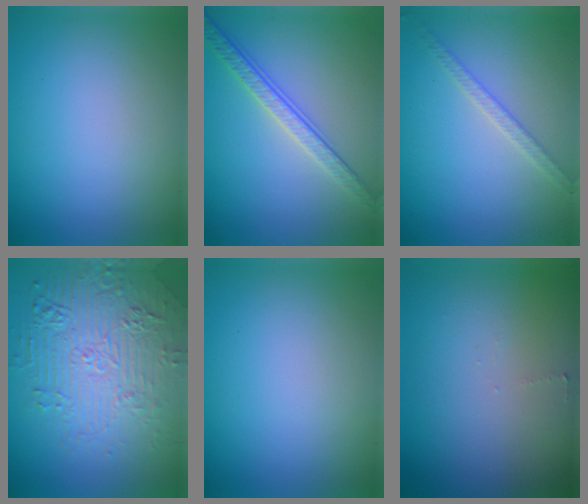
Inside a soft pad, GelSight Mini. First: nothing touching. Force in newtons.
{"total": 3.6, "press": 3.2, "slide": 1.7}
{"total": 1.9, "press": 1.9, "slide": 0.4}
{"total": 6.9, "press": 5.3, "slide": 4.4}
{"total": 0.0}
{"total": 0.5, "press": 0.5, "slide": 0.1}